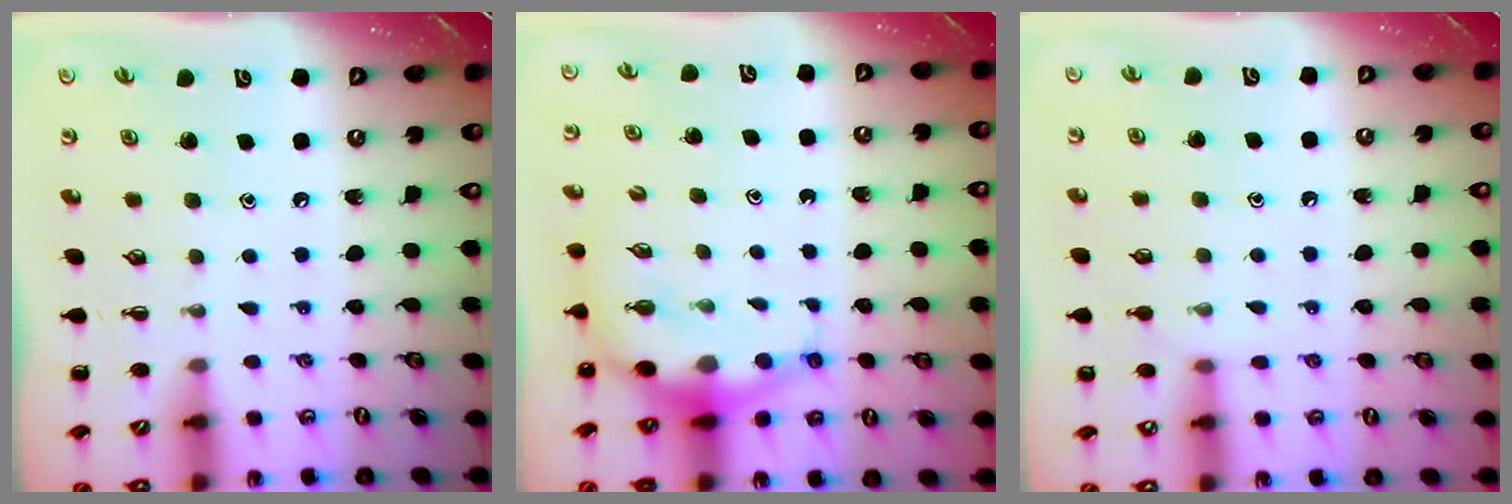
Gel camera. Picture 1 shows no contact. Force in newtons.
{"total": 6.9, "press": 6.7, "slide": 1.6}
{"total": 5.7, "press": 5.5, "slide": 1.5}